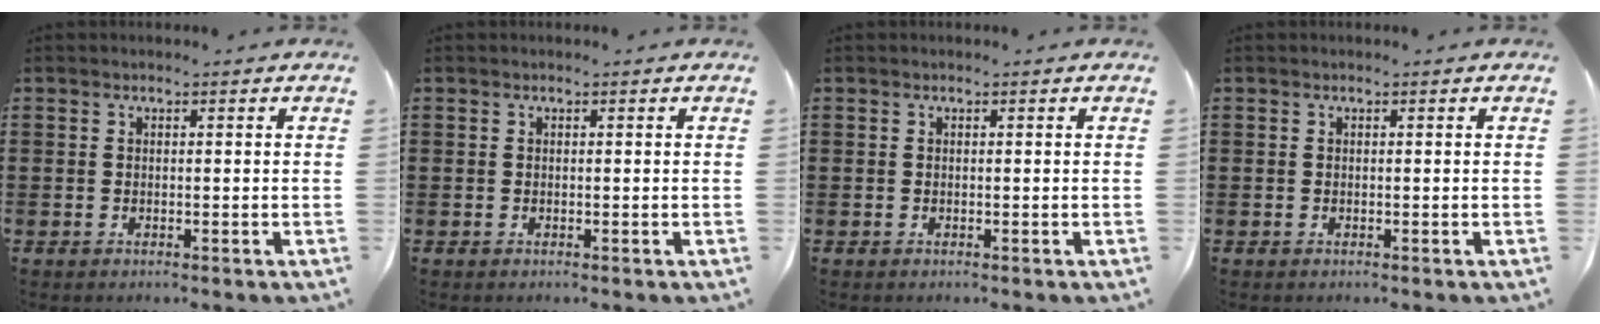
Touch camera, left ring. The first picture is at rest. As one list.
[{"total": 0.0}, {"total": 0.0}, {"total": 0.0}]